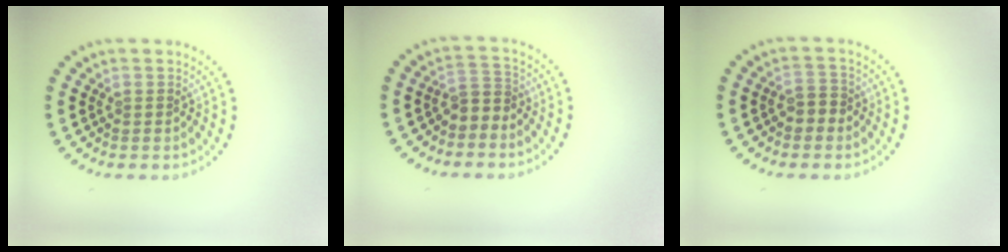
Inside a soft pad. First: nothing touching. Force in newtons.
{"total": 2.0, "press": 1.6, "slide": 1.1}
{"total": 1.8, "press": 1.7, "slide": 0.6}